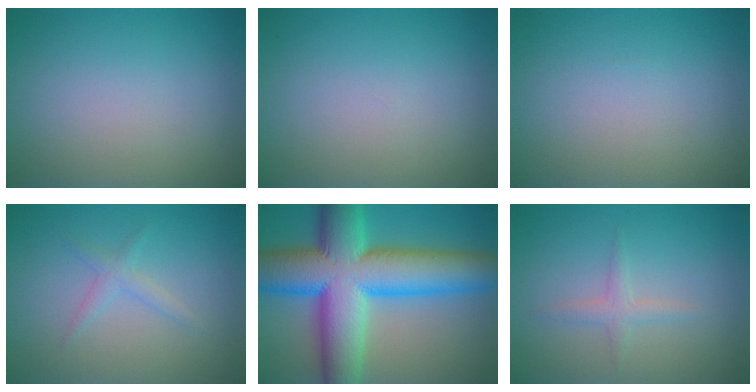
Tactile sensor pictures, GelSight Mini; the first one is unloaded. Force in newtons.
{"total": 0.0}
{"total": 0.0}
{"total": 1.3, "press": 1.3, "slide": 0.0}
{"total": 15.4, "press": 15.4, "slide": 0.3}
{"total": 1.9, "press": 1.9, "slide": 0.1}